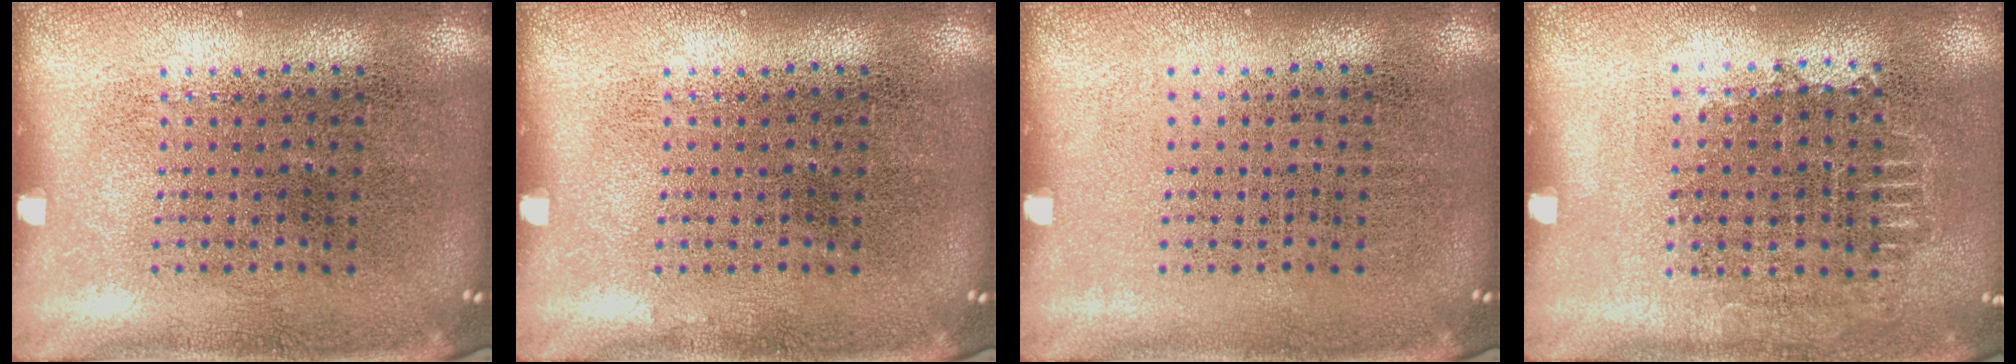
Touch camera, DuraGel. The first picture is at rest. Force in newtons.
{"total": 0.0}
{"total": 0.0}
{"total": 0.7, "press": 0.7, "slide": 0.3}